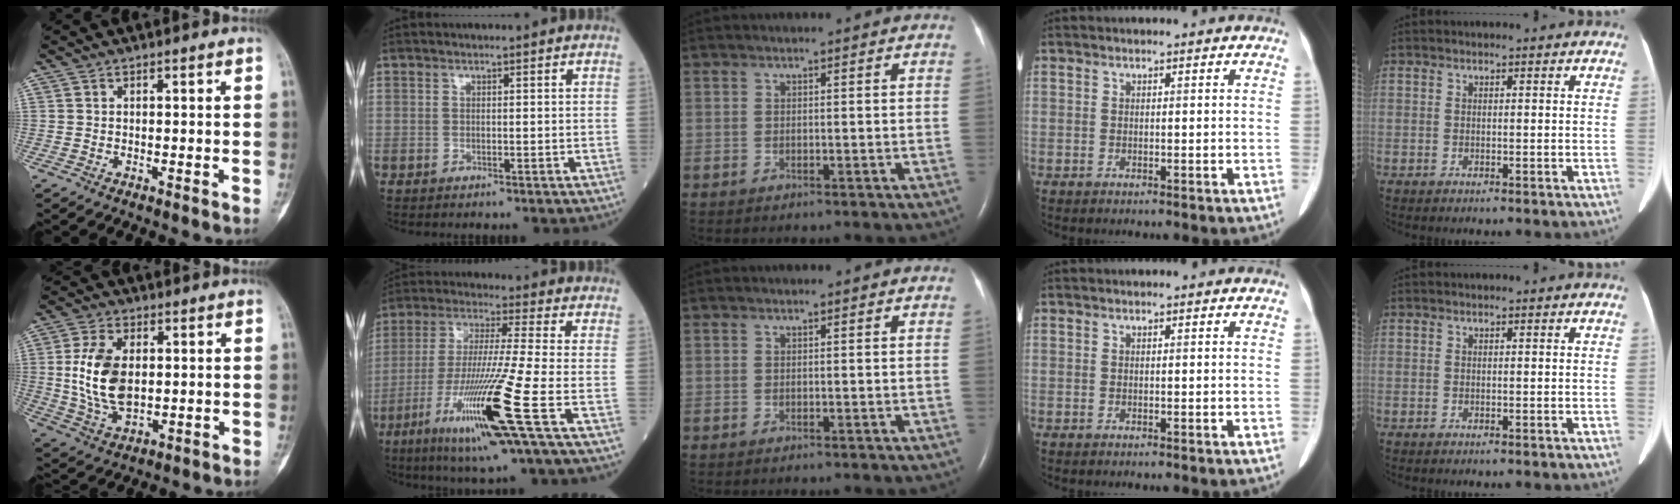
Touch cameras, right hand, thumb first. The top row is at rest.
{"thumb": {"total": 12.3, "force": [0.9, 7.3, 9.8], "torque": [-0.188, -0.007, 0.025]}, "index": {"total": 16.2, "force": [-6.5, -1.6, 14.8], "torque": [-0.302, -0.035, -0.124]}}